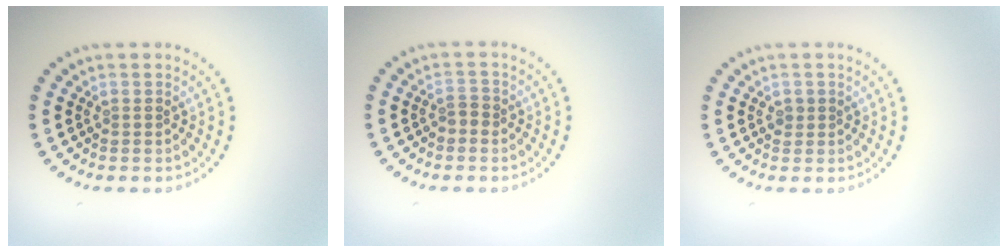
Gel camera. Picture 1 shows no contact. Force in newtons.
{"total": 1.2, "press": 1.1, "slide": 0.5}
{"total": 0.8, "press": 0.8, "slide": 0.2}